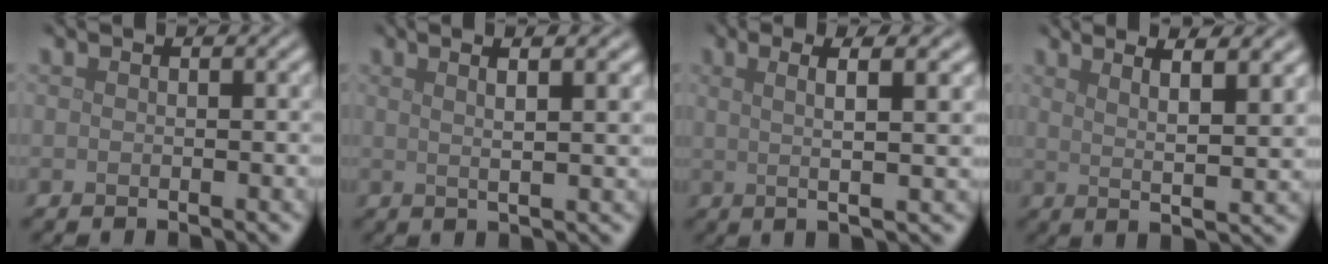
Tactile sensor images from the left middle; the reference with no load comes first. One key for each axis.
{"total": 5.3, "fx": 2.6, "fy": 1.6, "fz": 4.3, "tx": -0.044, "ty": 0.021, "tz": 0.012}
{"total": 5.3, "fx": 1.5, "fy": 0.9, "fz": 5.0, "tx": -0.079, "ty": 0.008, "tz": 0.025}
{"total": 7.3, "fx": 3.8, "fy": 1.8, "fz": 5.9, "tx": -0.065, "ty": 0.024, "tz": 0.036}